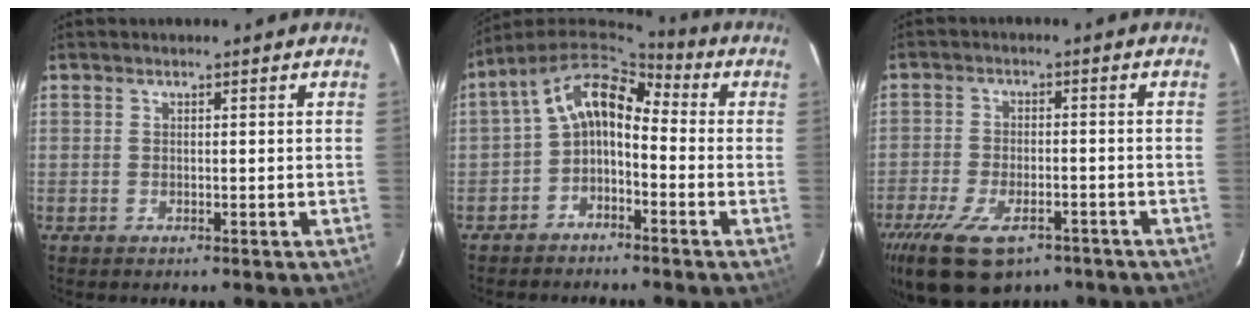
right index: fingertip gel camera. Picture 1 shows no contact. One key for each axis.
{"total": 8.4, "fx": -1.8, "fy": 5.3, "fz": 6.3, "tx": -0.129, "ty": 0.027, "tz": -0.045}
{"total": 14.1, "fx": -9.3, "fy": 6.6, "fz": 8.4, "tx": -0.186, "ty": -0.032, "tz": -0.152}